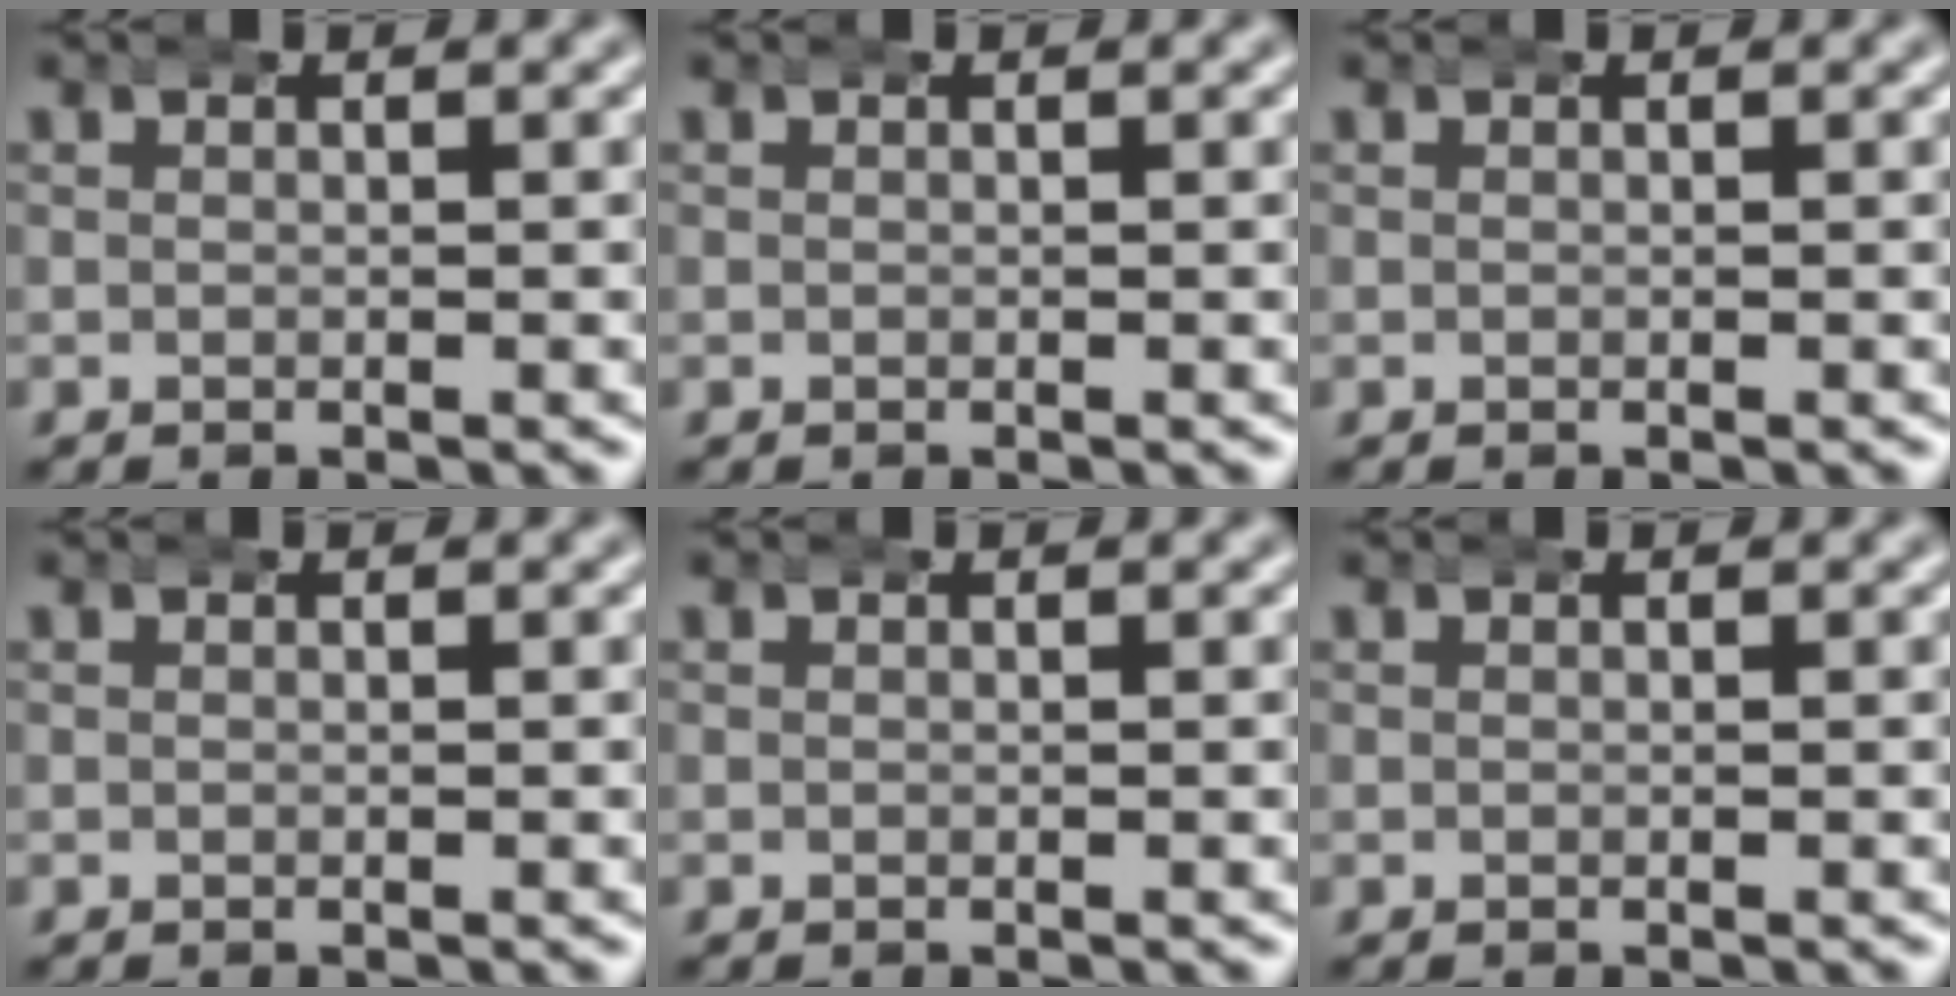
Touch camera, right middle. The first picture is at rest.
{"total": 0.0}
{"total": 0.0}
{"total": 0.0}
{"total": 0.0}
{"total": 0.0}